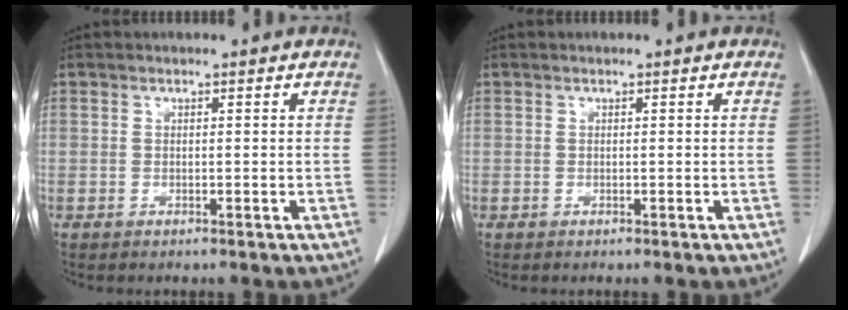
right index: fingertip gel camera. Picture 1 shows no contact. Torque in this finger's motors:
{"motor_torque": [0.04, -0.01, -0.01, 0.01]}